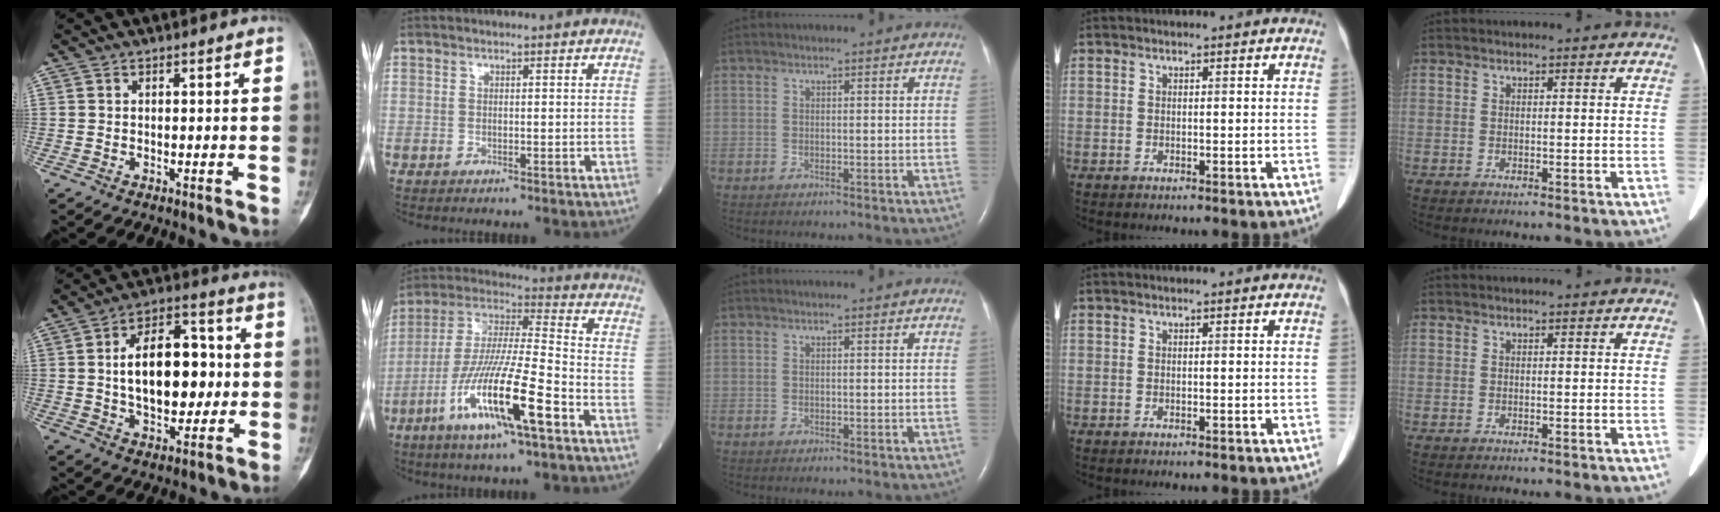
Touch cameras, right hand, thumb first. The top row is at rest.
{"thumb": {"total": 17.5, "force": [0.9, 10.3, 14.2], "torque": [-0.188, 0.022, 0.016]}, "index": {"total": 17.3, "force": [-7.8, 1.5, 15.4], "torque": [-0.305, -0.023, -0.146]}}